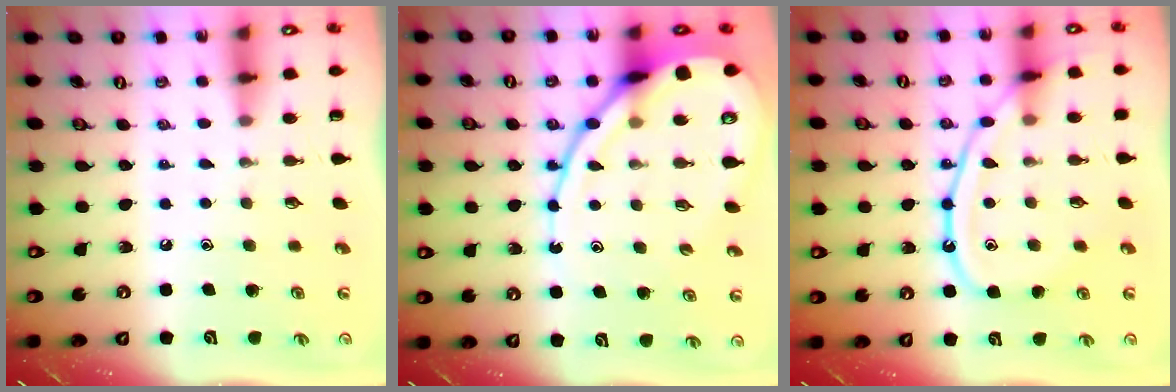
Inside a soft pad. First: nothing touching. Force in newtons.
{"total": 14.2, "press": 14.1, "slide": 1.0}
{"total": 13.8, "press": 13.7, "slide": 1.3}